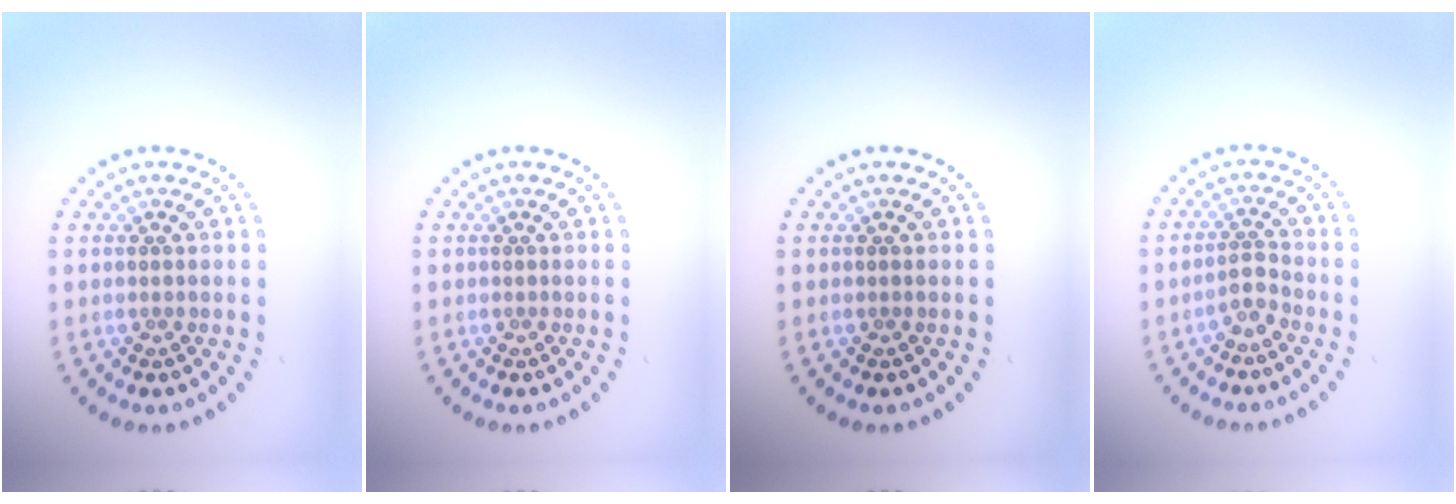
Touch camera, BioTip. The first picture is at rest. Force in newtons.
{"total": 0.0}
{"total": 0.0}
{"total": 1.7, "press": 1.3, "slide": 1.1}